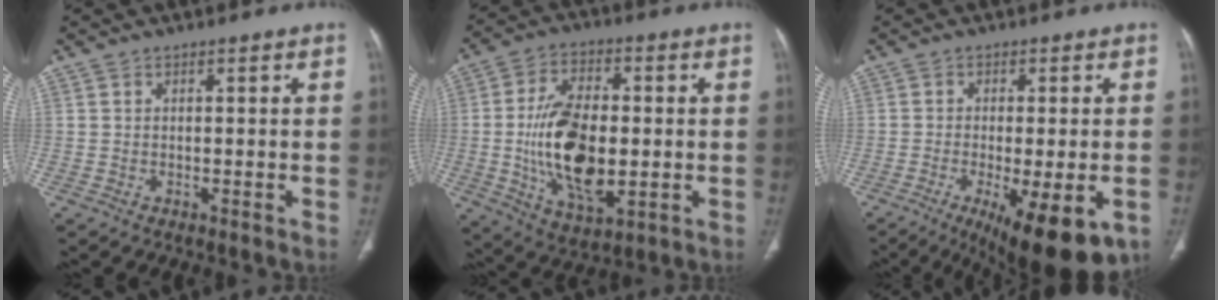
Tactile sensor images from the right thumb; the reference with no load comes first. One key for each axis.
{"total": 17.7, "fx": -1.4, "fy": 9.5, "fz": 14.8, "tx": -0.257, "ty": -0.003, "tz": -0.016}
{"total": 14.9, "fx": -6.7, "fy": 4.7, "fz": 12.5, "tx": -0.161, "ty": -0.012, "tz": -0.089}